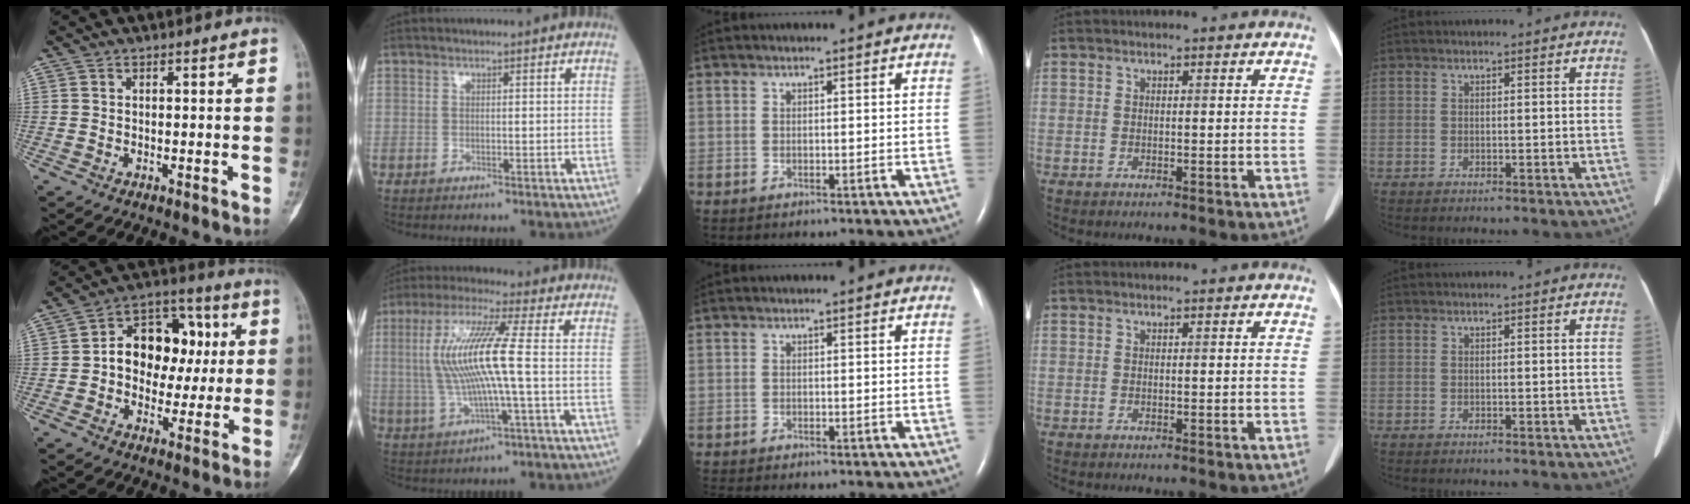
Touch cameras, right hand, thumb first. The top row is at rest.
{"thumb": {"total": 15.1, "force": [1.2, 11.0, 10.2], "torque": [-0.102, 0.031, 0.012]}, "index": {"total": 11.7, "force": [0.3, 0.2, 11.7], "torque": [-0.247, 0.012, 0.004]}, "middle": {"total": 2.4, "force": [-2.2, 0.1, 1.1], "torque": [-0.015, -0.005, -0.031]}}